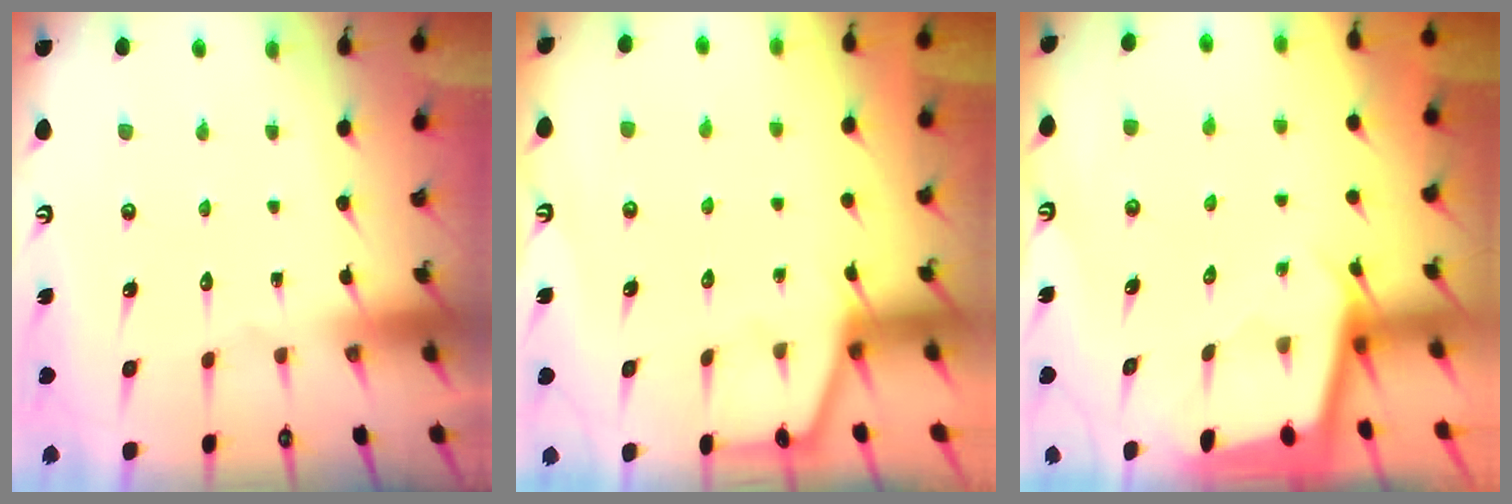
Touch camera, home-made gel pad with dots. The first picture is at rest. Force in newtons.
{"total": 1.6, "press": 1.6, "slide": 0.3}
{"total": 1.9, "press": 1.9, "slide": 0.1}